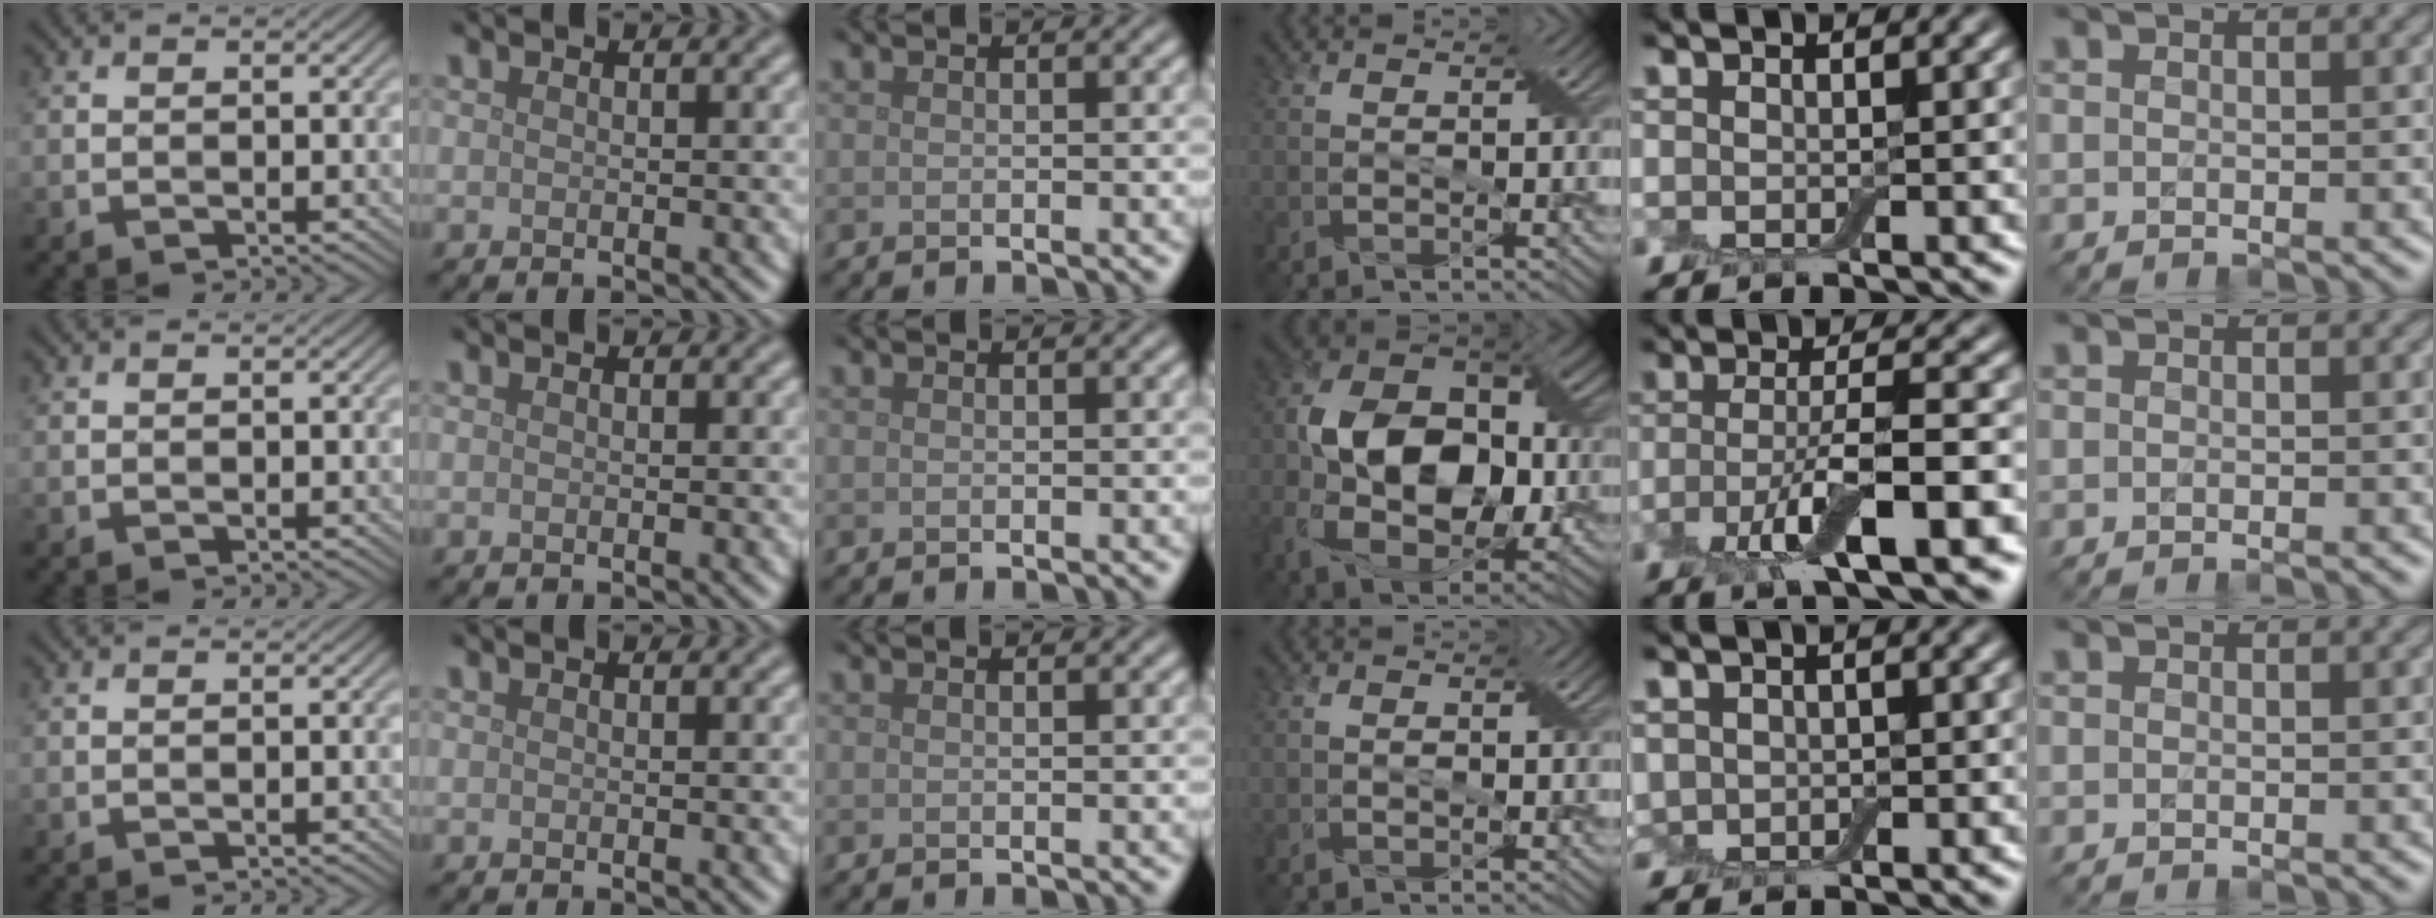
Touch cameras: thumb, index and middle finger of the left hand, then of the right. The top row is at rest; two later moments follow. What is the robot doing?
{"motion": "insert", "object": "backpack"}